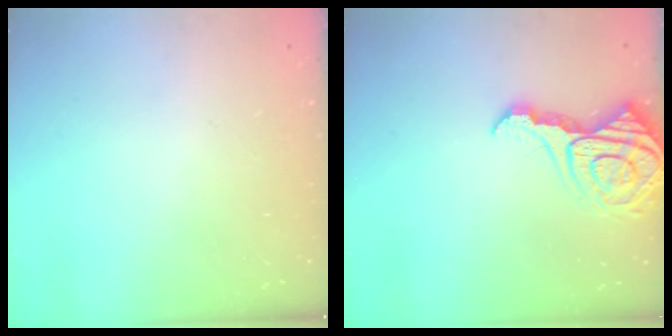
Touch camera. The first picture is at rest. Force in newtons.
{"total": 13.5, "press": 13.4, "slide": 1.4}